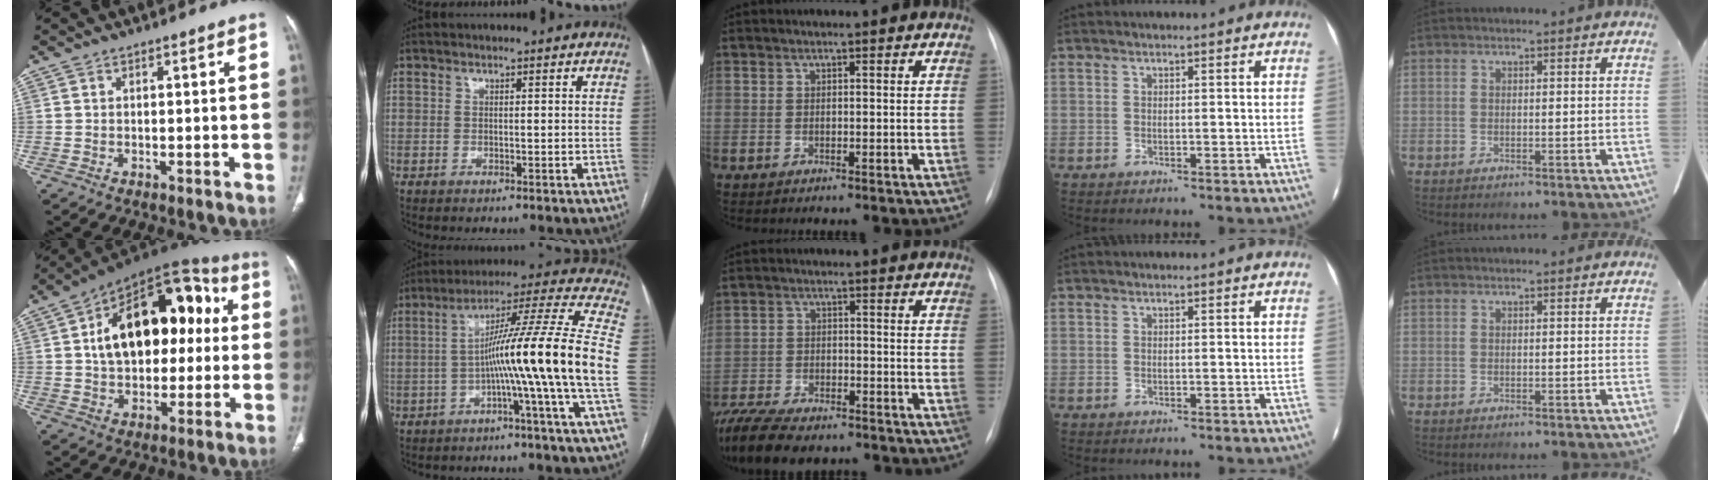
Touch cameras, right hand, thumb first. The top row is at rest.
{"thumb": {"total": 23.3, "force": [3.3, 14.0, 18.4], "torque": [-0.248, 0.038, 0.046]}, "index": {"total": 16.5, "force": [-3.6, -2.8, 15.8], "torque": [-0.237, 0.016, -0.070]}, "middle": {"total": 16.1, "force": [-12.9, 5.9, 7.6], "torque": [-0.194, -0.016, -0.200]}}